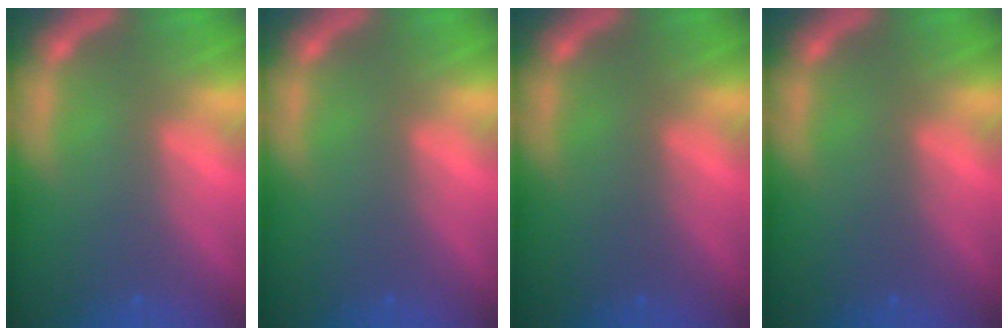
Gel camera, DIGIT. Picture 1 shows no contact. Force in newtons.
{"total": 0.0}
{"total": 0.0}
{"total": 0.0}